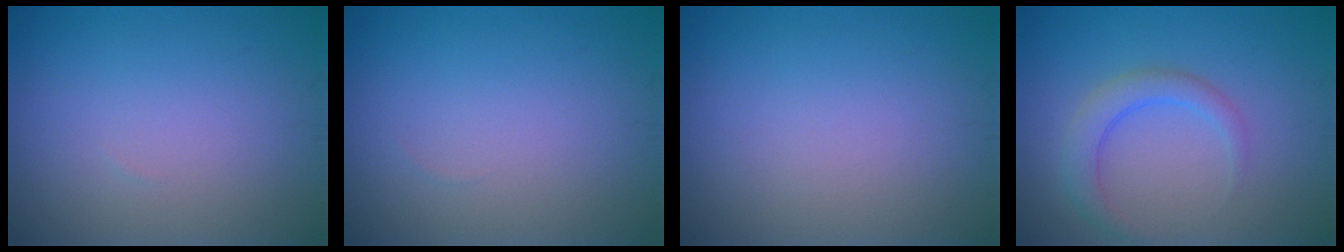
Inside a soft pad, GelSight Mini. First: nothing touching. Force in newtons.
{"total": 0.0}
{"total": 0.0}
{"total": 2.8, "press": 2.8, "slide": 0.1}